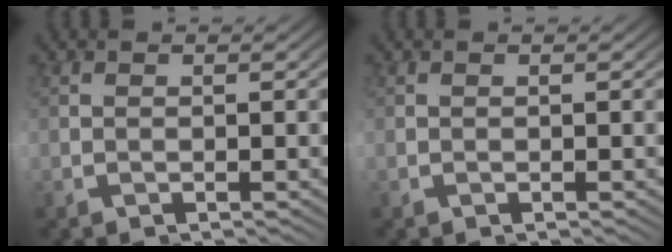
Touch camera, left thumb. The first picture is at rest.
{"total": 0.0}